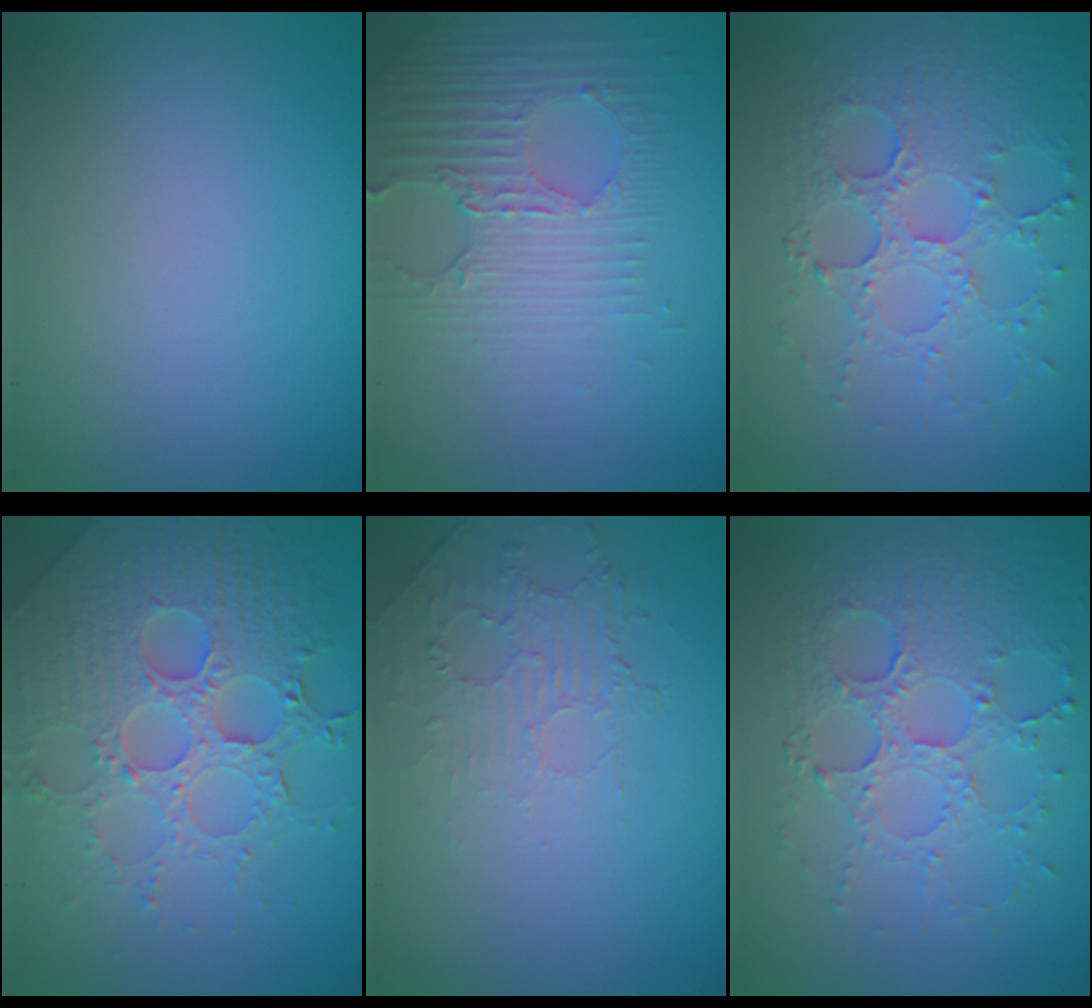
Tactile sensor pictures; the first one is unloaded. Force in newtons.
{"total": 3.6, "press": 3.5, "slide": 0.8}
{"total": 5.4, "press": 3.8, "slide": 3.9}
{"total": 7.7, "press": 5.7, "slide": 5.2}
{"total": 2.0, "press": 0.9, "slide": 1.8}
{"total": 5.4, "press": 3.8, "slide": 3.9}